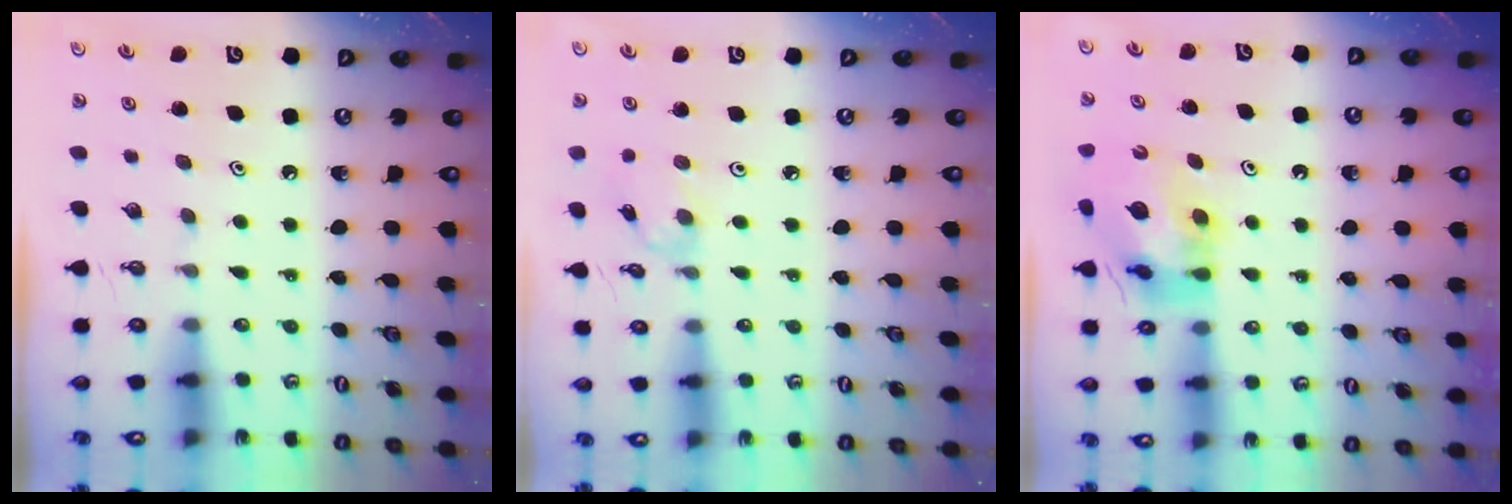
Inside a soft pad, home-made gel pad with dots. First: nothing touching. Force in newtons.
{"total": 1.3, "press": 1.2, "slide": 0.3}
{"total": 12.7, "press": 12.6, "slide": 1.3}